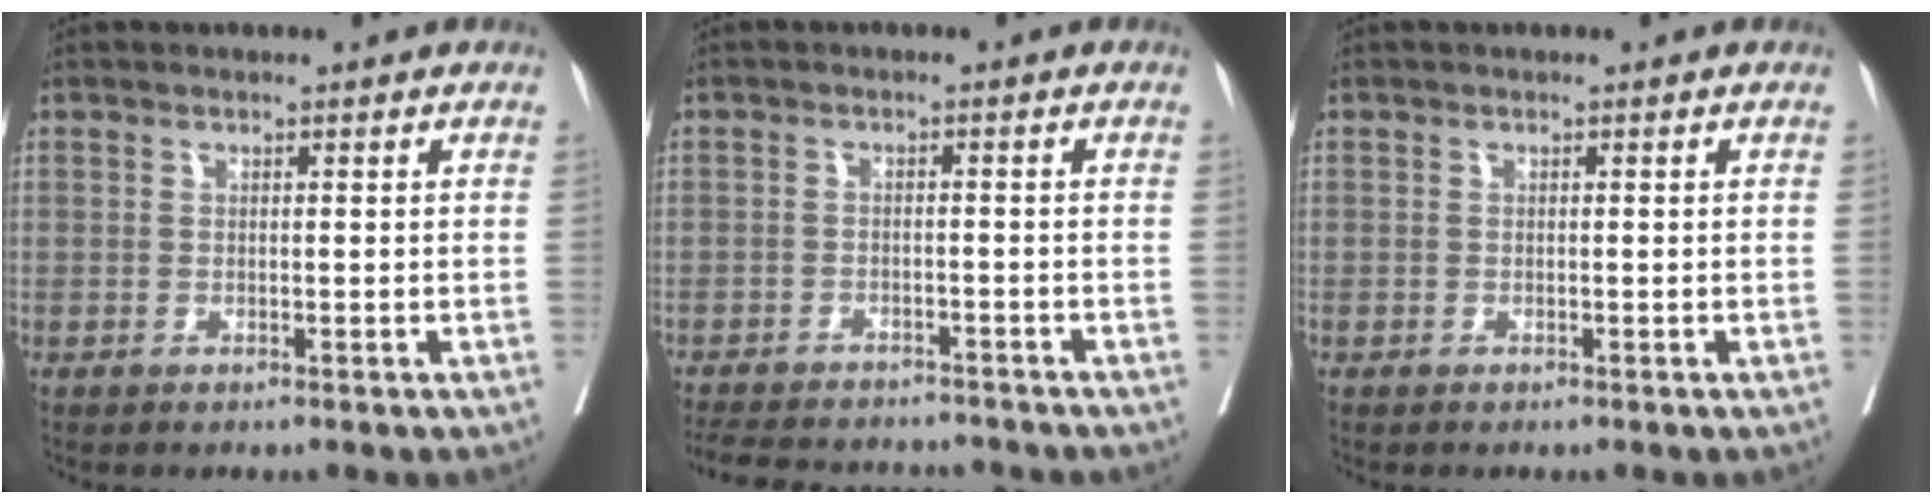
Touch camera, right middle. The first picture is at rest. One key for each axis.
{"total": 12.3, "fx": -11.3, "fy": 3.1, "fz": 3.8, "tx": -0.076, "ty": 0.000, "tz": -0.152}
{"total": 0.0}